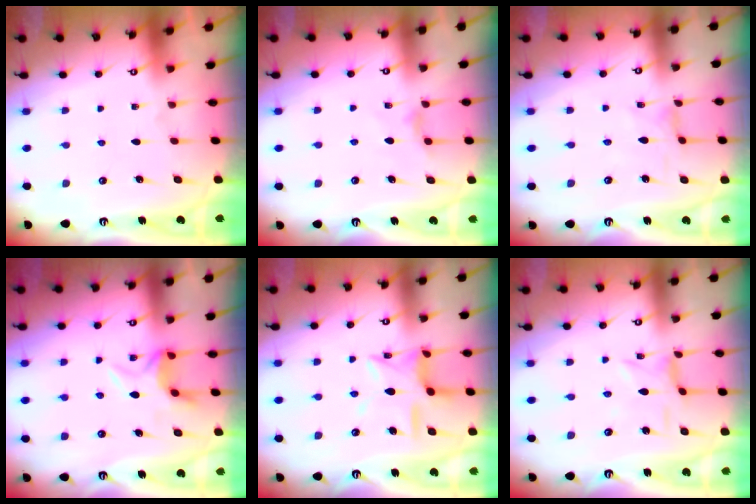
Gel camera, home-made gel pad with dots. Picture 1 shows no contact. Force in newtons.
{"total": 4.3, "press": 4.3, "slide": 0.4}
{"total": 0.0}
{"total": 6.0, "press": 5.9, "slide": 1.3}
{"total": 12.3, "press": 12.3, "slide": 0.9}
{"total": 0.6, "press": 0.5, "slide": 0.3}